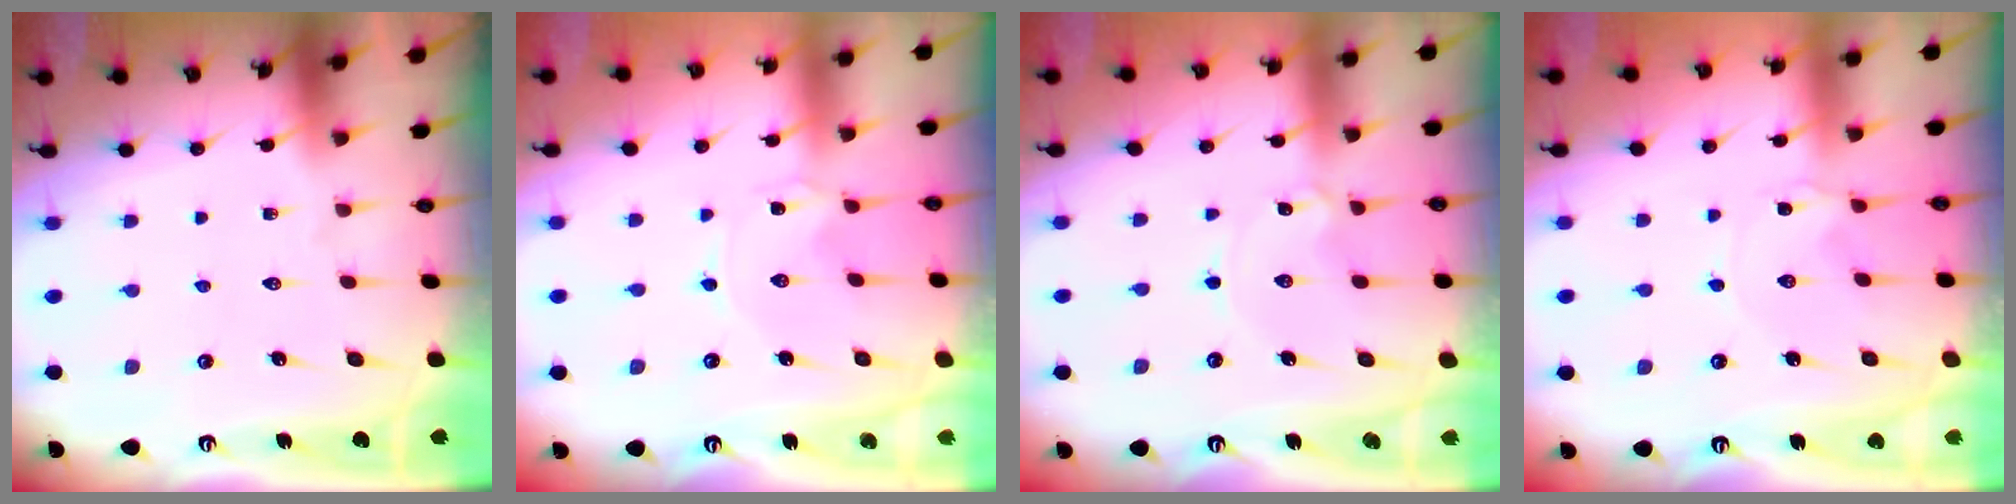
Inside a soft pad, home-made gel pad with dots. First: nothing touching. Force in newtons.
{"total": 0.0}
{"total": 0.8, "press": 0.8, "slide": 0.1}
{"total": 0.8, "press": 0.8, "slide": 0.0}